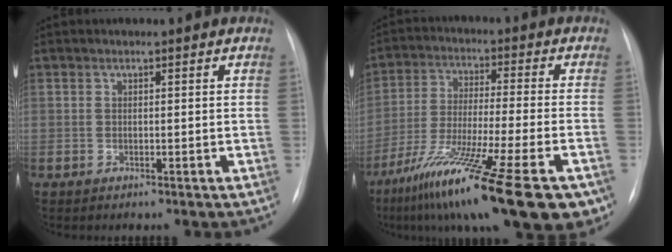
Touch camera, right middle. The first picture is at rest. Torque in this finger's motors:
{"motor_torque": [1.50, -0.64, 0.44, 0.21]}